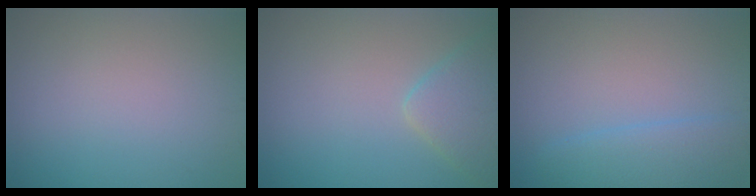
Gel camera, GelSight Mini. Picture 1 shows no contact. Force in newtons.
{"total": 3.3, "press": 3.3, "slide": 0.3}
{"total": 3.4, "press": 3.4, "slide": 0.1}